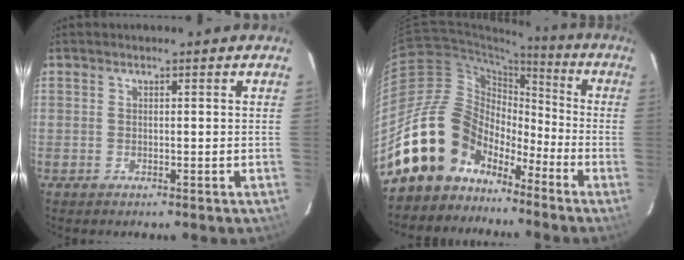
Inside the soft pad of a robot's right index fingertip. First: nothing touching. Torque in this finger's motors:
{"motor_torque": [0.30, -0.41, -0.02, -0.21]}